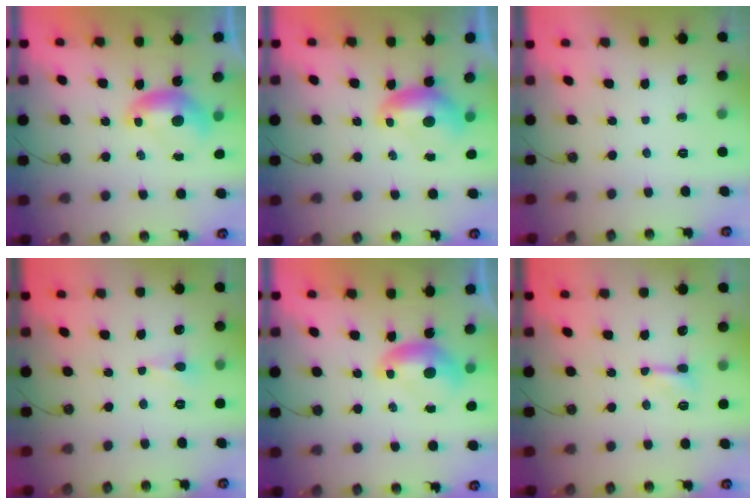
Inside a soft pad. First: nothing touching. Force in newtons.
{"total": 0.6, "press": 0.6, "slide": 0.2}
{"total": 0.0}
{"total": 2.2, "press": 2.1, "slide": 0.7}
{"total": 0.0}
{"total": 2.5, "press": 2.4, "slide": 0.6}